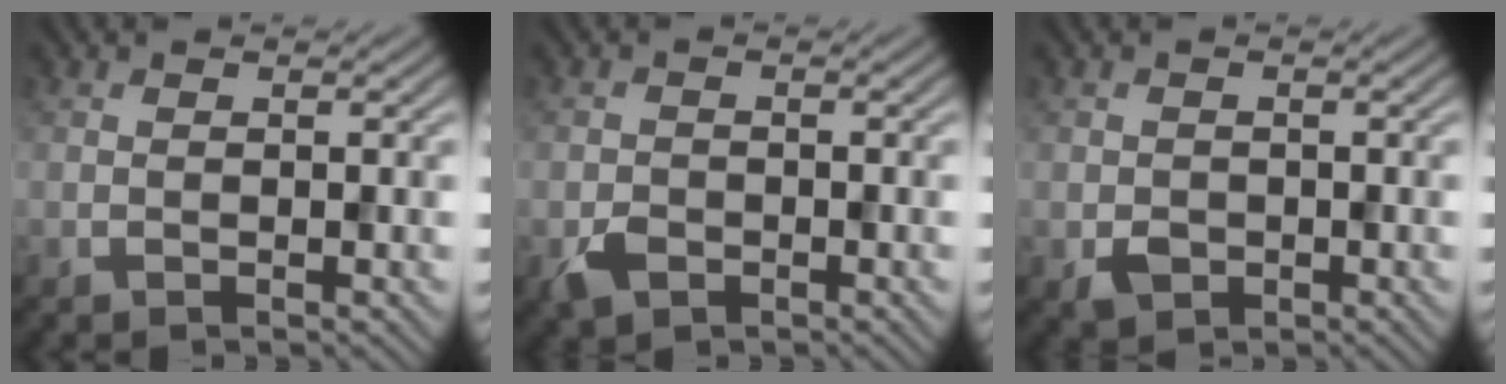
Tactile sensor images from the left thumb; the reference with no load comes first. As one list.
[{"total": 2.5, "force": [-1.3, 1.8, 1.2], "torque": [-0.026, -0.007, -0.029]}, {"total": 2.0, "force": [-0.7, 1.7, 0.8], "torque": [-0.016, -0.011, -0.016]}]